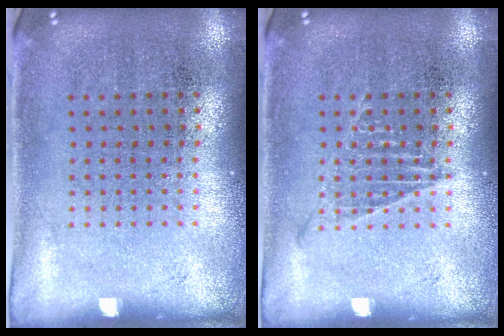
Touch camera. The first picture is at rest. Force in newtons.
{"total": 1.0, "press": 1.0, "slide": 0.2}